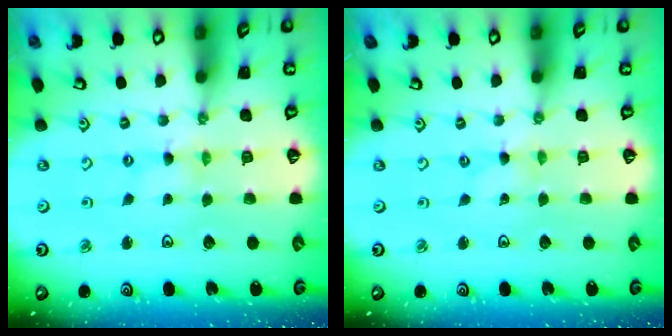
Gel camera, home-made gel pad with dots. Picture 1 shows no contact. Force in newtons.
{"total": 0.0}